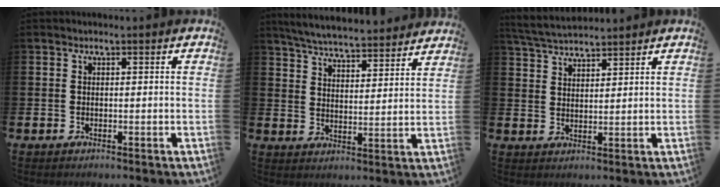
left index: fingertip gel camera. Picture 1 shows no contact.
{"total": 6.1, "force": [6.0, 0.4, 1.0], "torque": [-0.048, -0.039, 0.107]}
{"total": 4.5, "force": [4.4, 0.6, 0.8], "torque": [-0.034, -0.018, 0.080]}